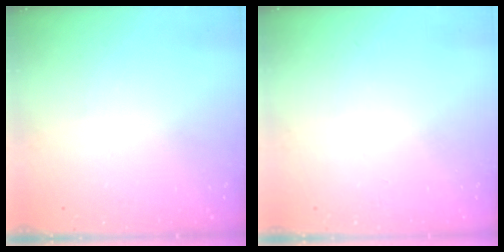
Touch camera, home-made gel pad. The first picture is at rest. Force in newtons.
{"total": 0.0}